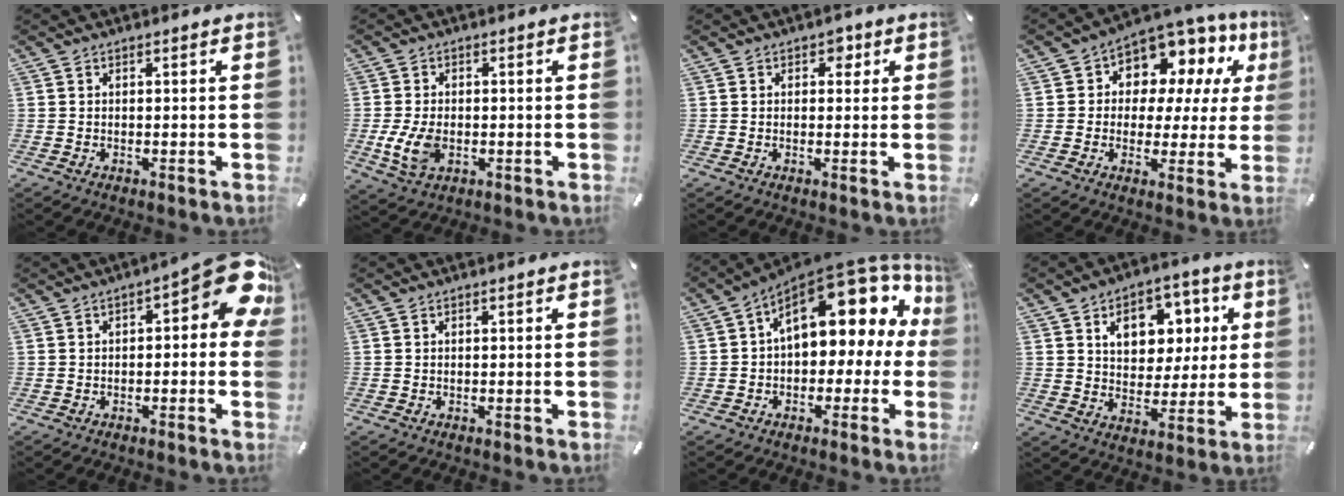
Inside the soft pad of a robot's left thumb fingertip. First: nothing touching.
{"total": 7.3, "force": [-1.3, 4.9, 5.2], "torque": [-0.126, -0.001, -0.025]}
{"total": 2.6, "force": [0.8, 2.0, 1.5], "torque": [0.000, -0.004, 0.004]}
{"total": 8.8, "force": [5.1, 6.5, 3.2], "torque": [-0.061, -0.054, 0.093]}
{"total": 12.4, "force": [4.1, 4.8, 10.7], "torque": [-0.133, -0.036, 0.068]}
{"total": 0.0}
{"total": 16.9, "force": [7.7, 9.3, 11.9], "torque": [-0.157, -0.059, 0.126]}
{"total": 11.7, "force": [4.6, 9.2, 5.6], "torque": [-0.081, -0.016, 0.081]}